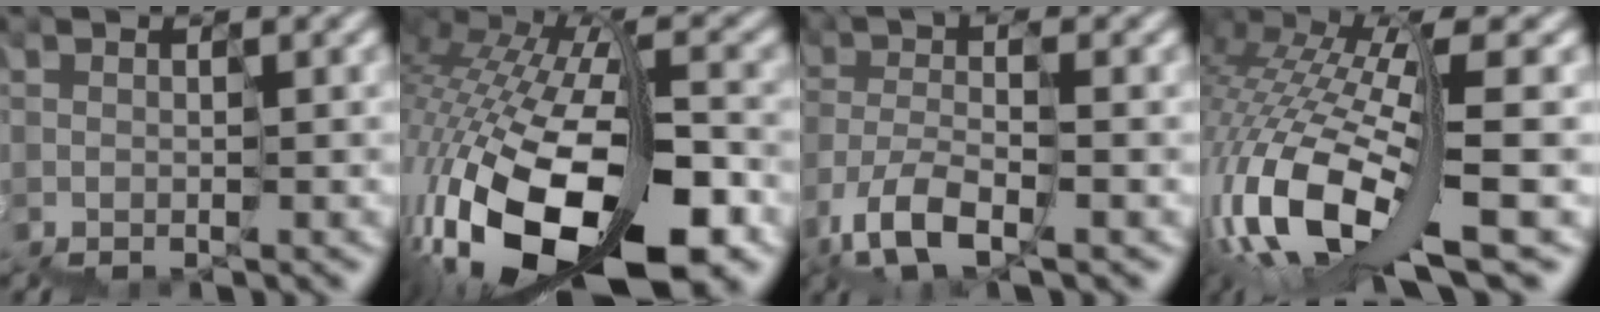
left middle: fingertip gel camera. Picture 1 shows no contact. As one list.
[{"total": 15.0, "force": [-6.3, 7.1, 11.6], "torque": [-0.242, -0.011, -0.098]}, {"total": 3.8, "force": [-3.2, 1.4, 1.5], "torque": [-0.061, 0.002, -0.068]}, {"total": 10.8, "force": [-3.2, 3.7, 9.6], "torque": [-0.242, 0.002, -0.050]}]